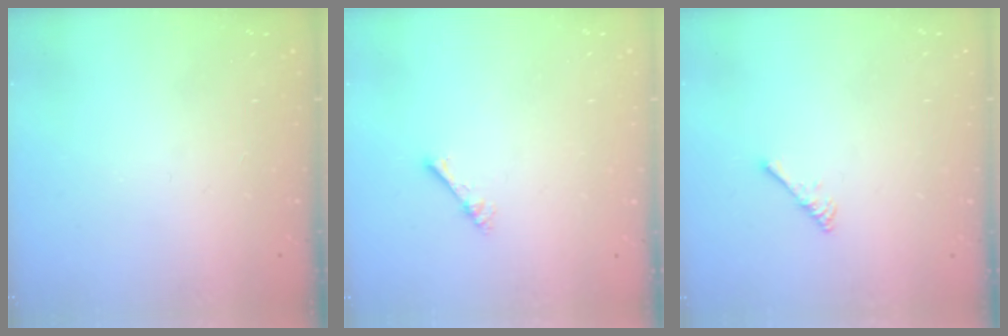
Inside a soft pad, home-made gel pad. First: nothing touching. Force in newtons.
{"total": 1.0, "press": 1.0, "slide": 0.3}
{"total": 2.5, "press": 2.5, "slide": 0.4}